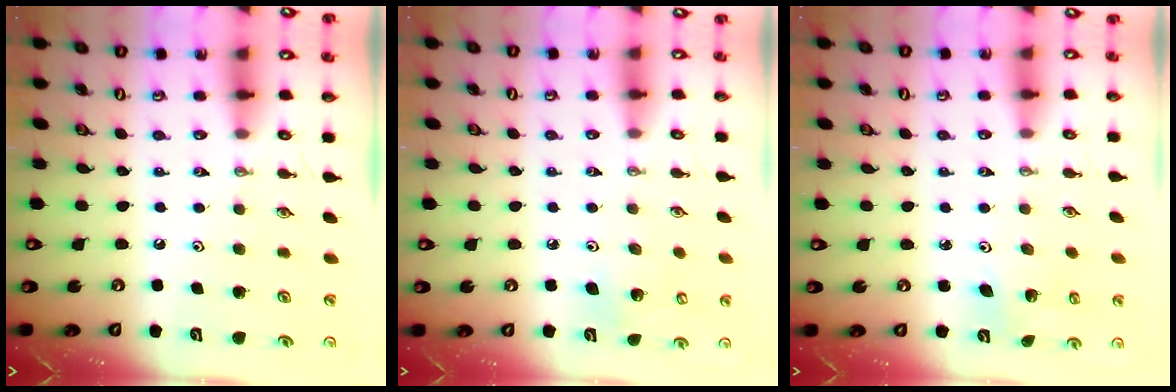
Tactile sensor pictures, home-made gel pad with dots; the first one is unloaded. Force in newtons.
{"total": 6.4, "press": 6.1, "slide": 1.8}
{"total": 2.7, "press": 2.7, "slide": 0.3}